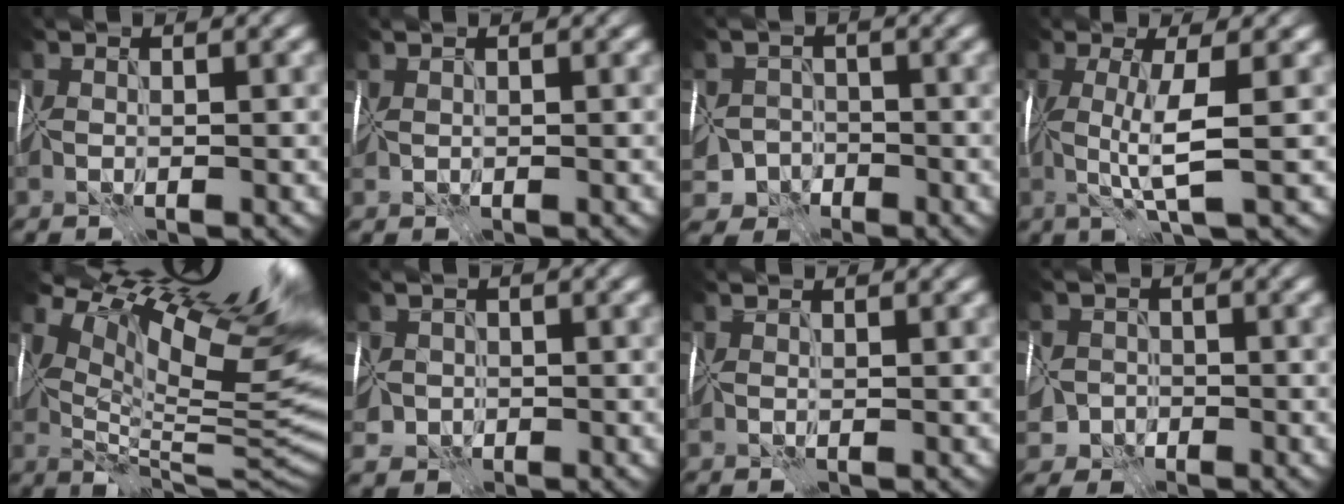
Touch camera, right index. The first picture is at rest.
{"total": 1.1, "force": [1.0, 0.3, 0.5], "torque": [-0.006, 0.002, 0.016]}
{"total": 5.1, "force": [-2.9, 4.0, 1.1], "torque": [0.009, -0.003, -0.053]}
{"total": 4.2, "force": [0.1, 0.5, 4.1], "torque": [-0.085, -0.002, 0.001]}
{"total": 15.8, "force": [8.1, 5.5, 12.4], "torque": [-0.190, 0.016, 0.136]}
{"total": 2.3, "force": [-0.3, 2.2, 0.5], "torque": [-0.009, 0.004, -0.005]}
{"total": 1.9, "force": [1.6, 0.5, 0.8], "torque": [-0.010, 0.013, 0.010]}
{"total": 3.7, "force": [-1.9, 3.1, 0.7], "torque": [0.008, -0.002, -0.040]}